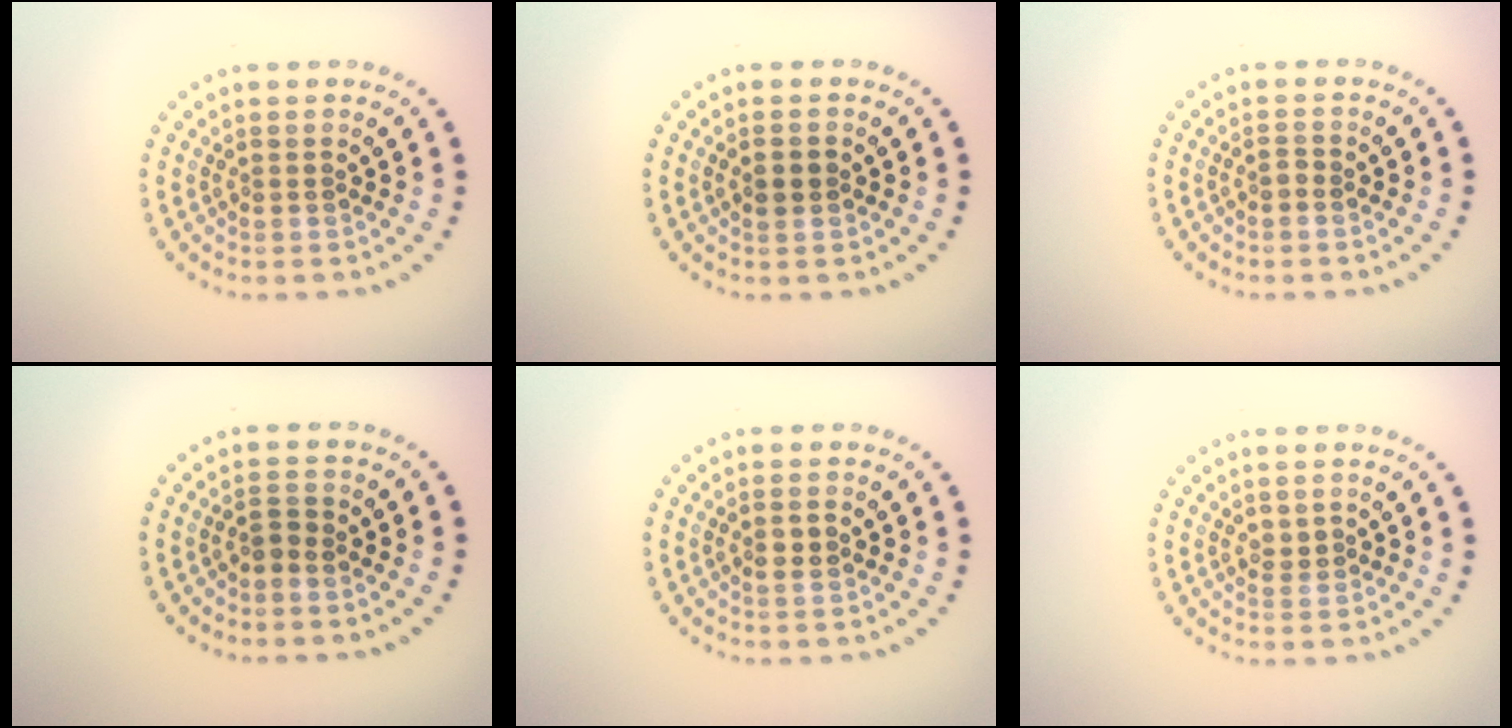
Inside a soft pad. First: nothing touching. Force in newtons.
{"total": 1.7, "press": 1.7, "slide": 0.1}
{"total": 0.7, "press": 0.6, "slide": 0.3}
{"total": 1.2, "press": 1.0, "slide": 0.7}
{"total": 1.1, "press": 1.0, "slide": 0.2}
{"total": 1.0, "press": 0.9, "slide": 0.5}